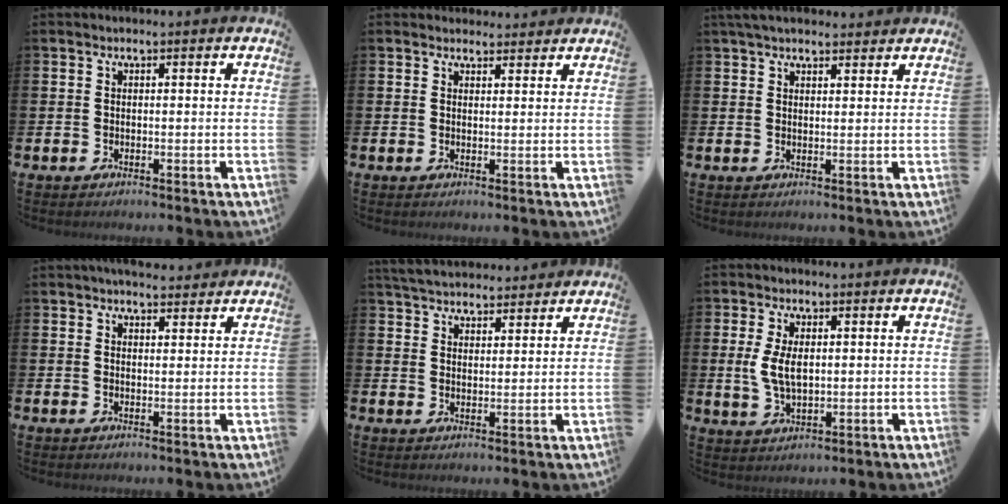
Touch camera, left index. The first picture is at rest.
{"total": 2.0, "force": [1.9, 0.6, -0.2], "torque": [0.012, -0.009, 0.034]}
{"total": 3.4, "force": [3.0, 1.1, 1.1], "torque": [-0.016, -0.010, 0.053]}
{"total": 3.6, "force": [3.5, 0.9, 0.4], "torque": [0.000, -0.018, 0.062]}
{"total": 4.7, "force": [4.6, 1.0, 0.2], "torque": [-0.023, -0.018, 0.085]}
{"total": 5.2, "force": [1.1, 2.8, 4.2], "torque": [-0.071, 0.002, 0.014]}